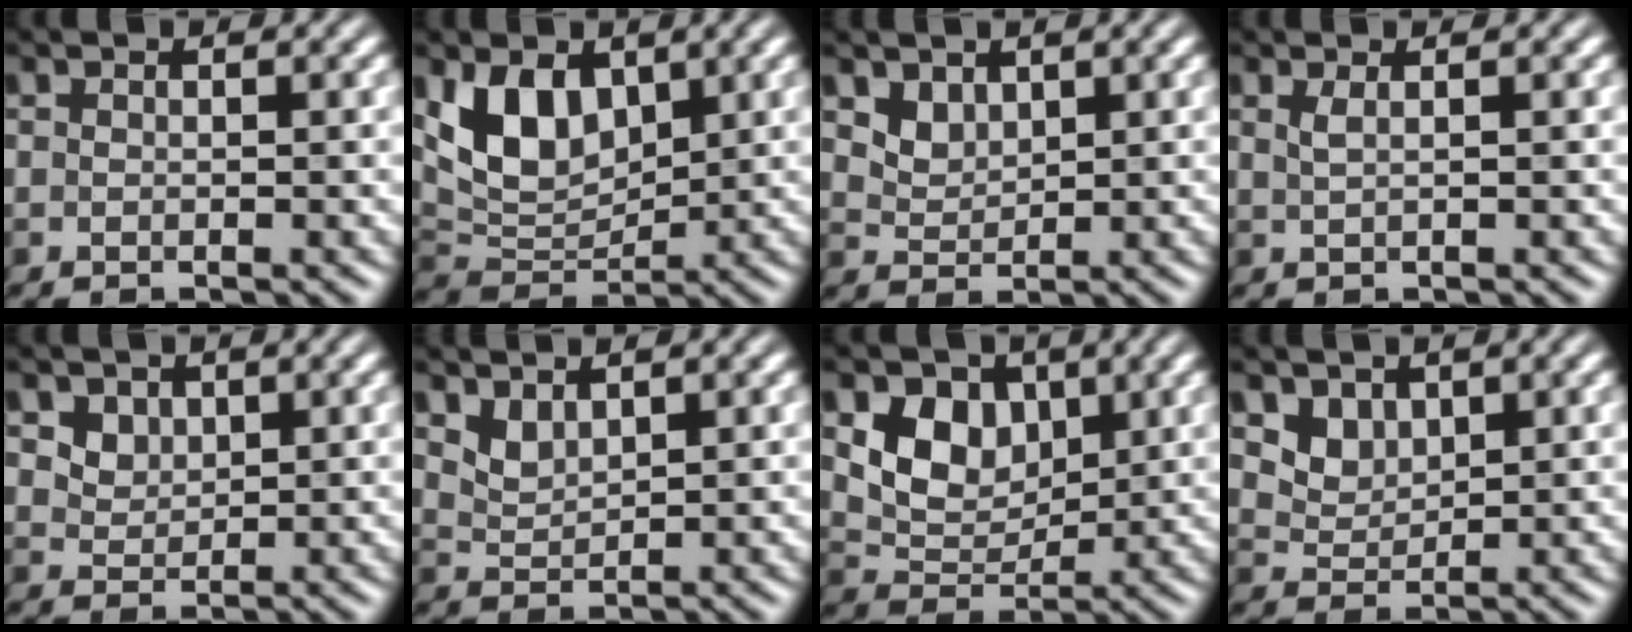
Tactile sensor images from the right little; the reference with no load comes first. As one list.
[{"total": 5.3, "force": [2.3, 3.3, 3.5], "torque": [-0.067, -0.010, 0.044]}, {"total": 1.9, "force": [1.3, 1.2, 0.7], "torque": [-0.016, -0.008, 0.032]}, {"total": 1.1, "force": [0.5, 0.5, 0.9], "torque": [-0.012, 0.002, 0.007]}, {"total": 1.9, "force": [1.1, 1.4, 0.7], "torque": [-0.017, -0.012, 0.034]}, {"total": 1.8, "force": [1.4, 0.8, 0.8], "torque": [-0.019, -0.005, 0.035]}, {"total": 5.1, "force": [1.7, 3.8, 3.0], "torque": [-0.059, -0.007, 0.031]}, {"total": 2.8, "force": [1.8, 1.9, 1.1], "torque": [-0.030, -0.017, 0.054]}]